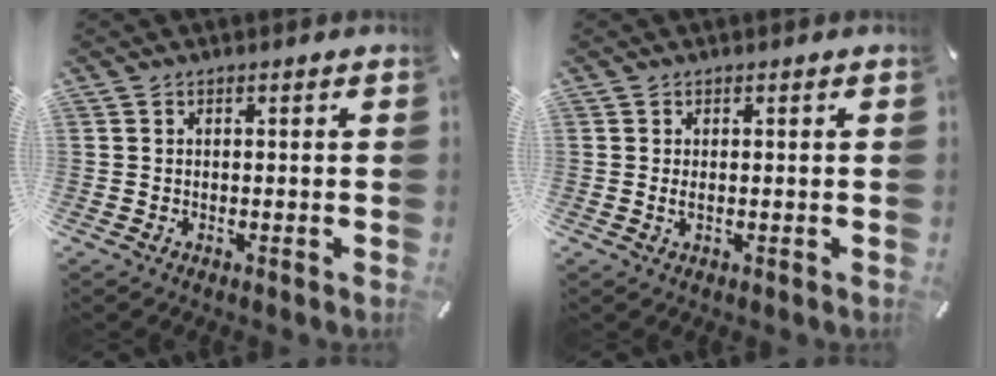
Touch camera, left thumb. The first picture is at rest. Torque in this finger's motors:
{"motor_torque": [0.19, -0.02, 0.11, 0.03, 0.01]}